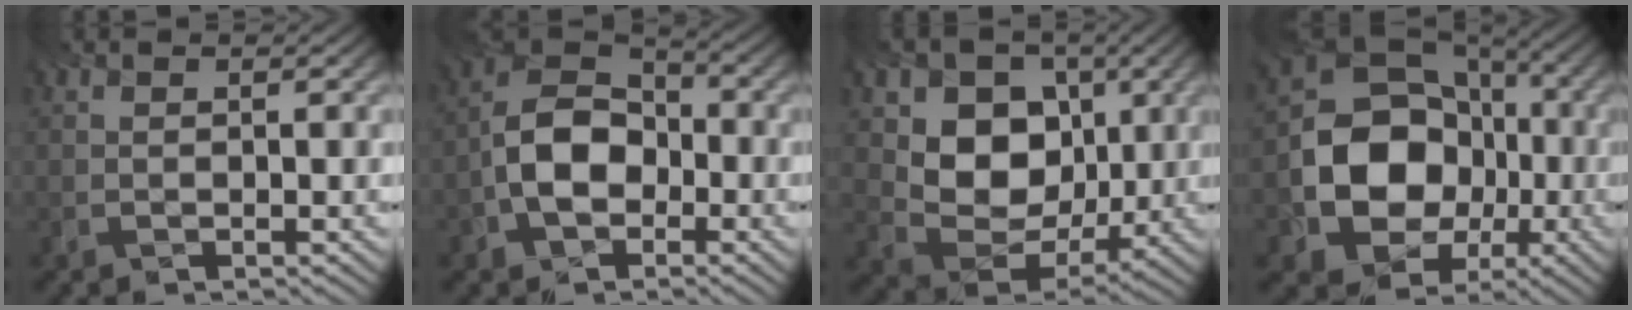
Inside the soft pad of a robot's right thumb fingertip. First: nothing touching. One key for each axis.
{"total": 9.0, "fx": -3.7, "fy": 6.2, "fz": 5.4, "tx": -0.105, "ty": 0.003, "tz": -0.083}
{"total": 10.4, "fx": 1.6, "fy": 8.4, "fz": 5.8, "tx": -0.116, "ty": -0.015, "tz": 0.015}
{"total": 14.6, "fx": -3.6, "fy": 12.3, "fz": 7.1, "tx": -0.137, "ty": -0.030, "tz": -0.076}